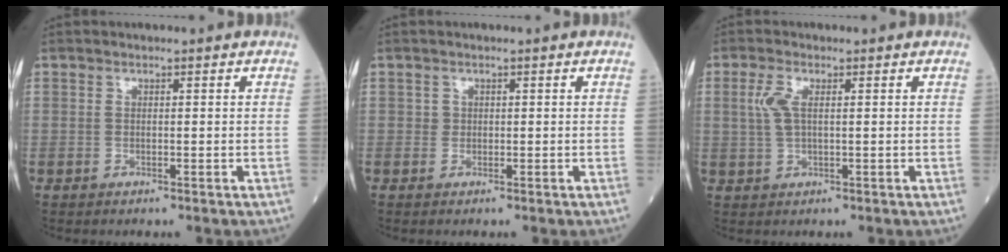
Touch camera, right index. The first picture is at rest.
{"total": 0.6, "force": [-0.1, 0.6, -0.1], "torque": [0.008, 0.005, -0.004]}
{"total": 3.2, "force": [0.8, 1.2, 2.9], "torque": [-0.074, 0.007, 0.017]}